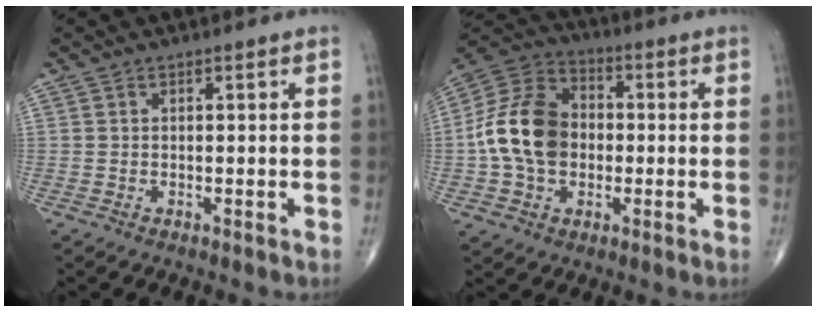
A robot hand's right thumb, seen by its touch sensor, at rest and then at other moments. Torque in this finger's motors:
{"motor_torque": [2.13, 2.08, 0.89, -0.80, 0.39]}